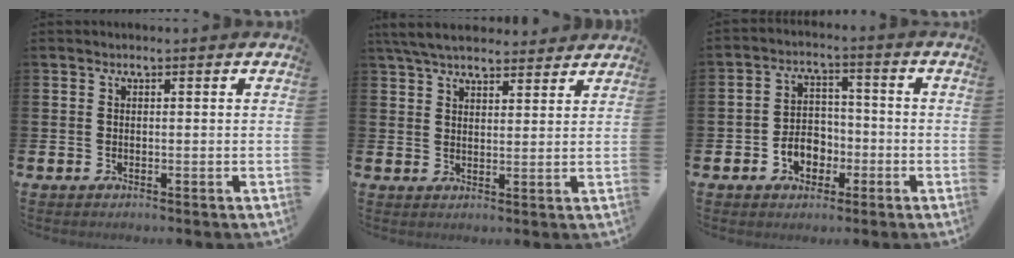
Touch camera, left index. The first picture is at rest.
{"total": 5.8, "force": [5.4, 1.5, 1.6], "torque": [-0.047, -0.016, 0.099]}
{"total": 4.5, "force": [-1.8, 3.6, 1.9], "torque": [-0.026, 0.001, -0.042]}